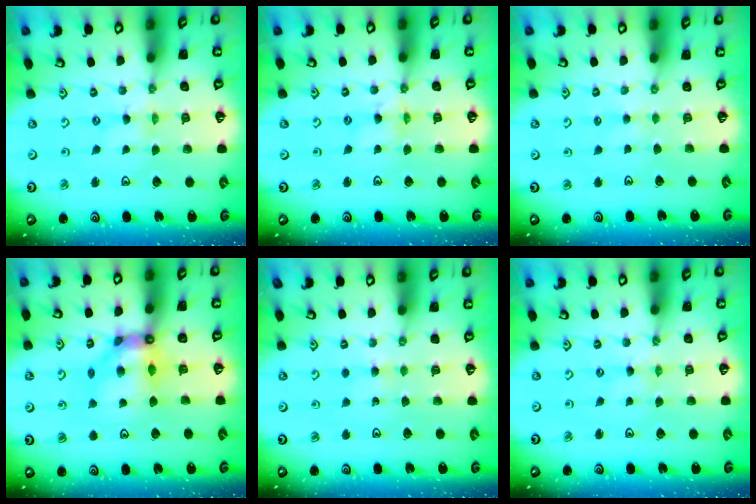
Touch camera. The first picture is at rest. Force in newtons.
{"total": 1.7, "press": 1.7, "slide": 0.2}
{"total": 1.1, "press": 1.1, "slide": 0.3}
{"total": 9.0, "press": 9.0, "slide": 1.1}
{"total": 3.7, "press": 3.7, "slide": 0.5}
{"total": 0.6, "press": 0.6, "slide": 0.1}